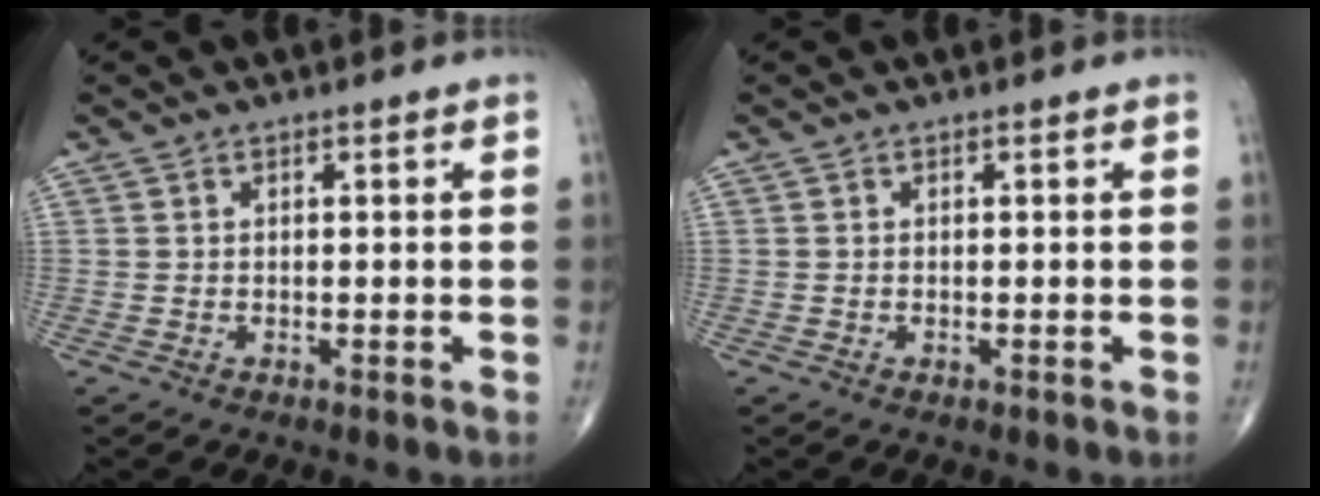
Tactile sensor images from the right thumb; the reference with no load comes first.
{"total": 0.0}